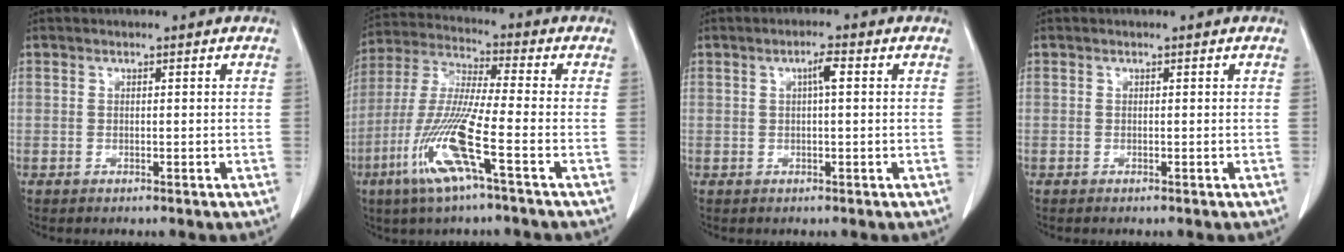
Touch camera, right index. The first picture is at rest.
{"total": 13.1, "force": [-5.5, 0.0, 11.9], "torque": [-0.254, -0.018, -0.114]}
{"total": 2.3, "force": [0.5, 0.2, 2.2], "torque": [-0.039, 0.004, 0.008]}
{"total": 0.0}